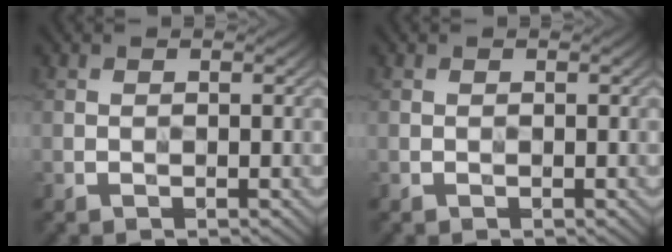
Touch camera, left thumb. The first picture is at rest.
{"total": 0.0}